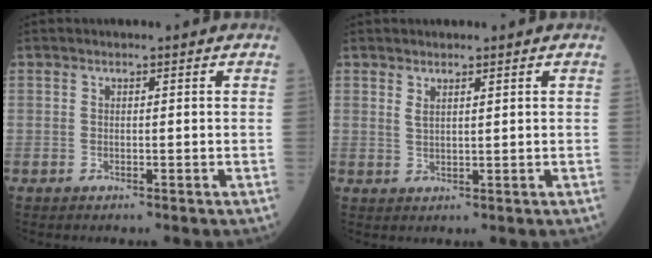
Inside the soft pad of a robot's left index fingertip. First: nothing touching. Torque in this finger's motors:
{"motor_torque": [0.05, 0.11, -0.01, 0.00]}